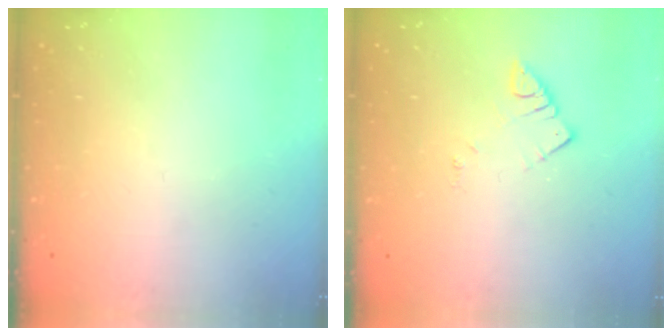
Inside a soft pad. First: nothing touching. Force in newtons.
{"total": 2.8, "press": 2.7, "slide": 0.3}